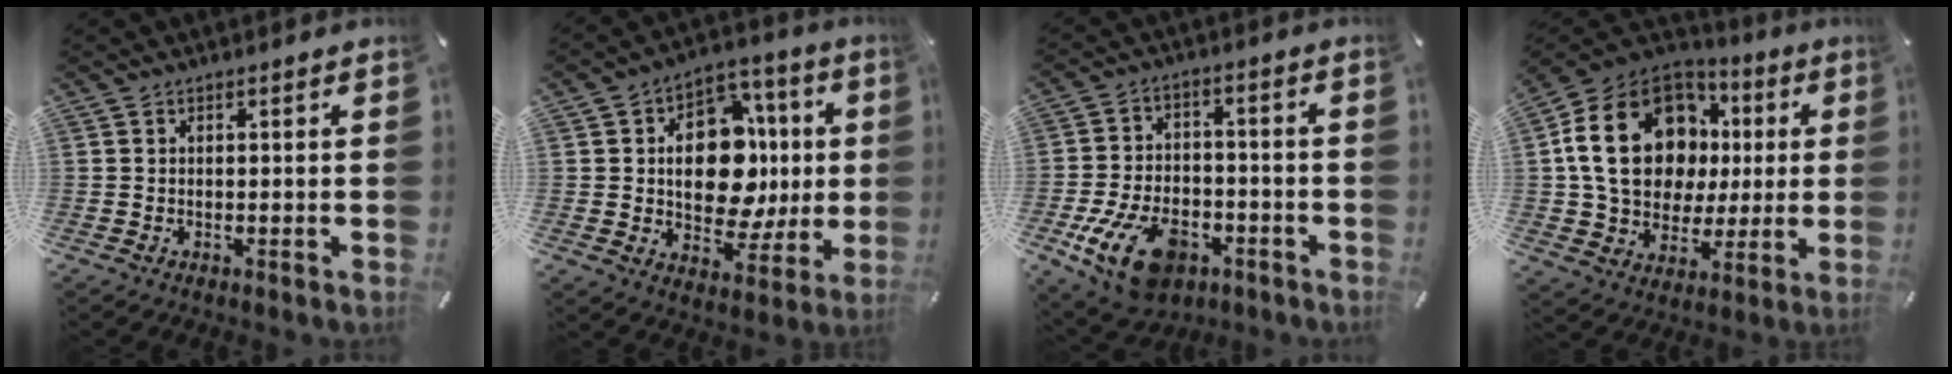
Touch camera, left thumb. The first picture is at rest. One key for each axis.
{"total": 16.7, "fx": 0.4, "fy": 12.1, "fz": 11.6, "tx": -0.171, "ty": -0.003, "tz": 0.013}
{"total": 14.9, "fx": -7.0, "fy": 9.1, "fz": 9.5, "tx": -0.180, "ty": 0.038, "tz": -0.117}
{"total": 23.1, "fx": 4.6, "fy": 18.1, "fz": 13.7, "tx": -0.258, "ty": 0.002, "tz": 0.089}